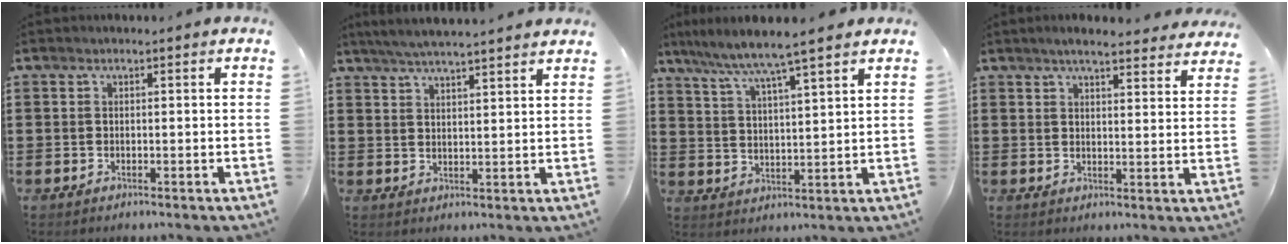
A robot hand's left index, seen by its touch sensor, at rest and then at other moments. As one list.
[{"total": 4.5, "force": [4.2, -0.6, 1.4], "torque": [-0.040, -0.015, 0.074]}, {"total": 5.5, "force": [4.8, -0.9, 2.6], "torque": [-0.072, -0.032, 0.075]}, {"total": 4.3, "force": [4.0, 0.2, 1.7], "torque": [-0.043, -0.010, 0.071]}]